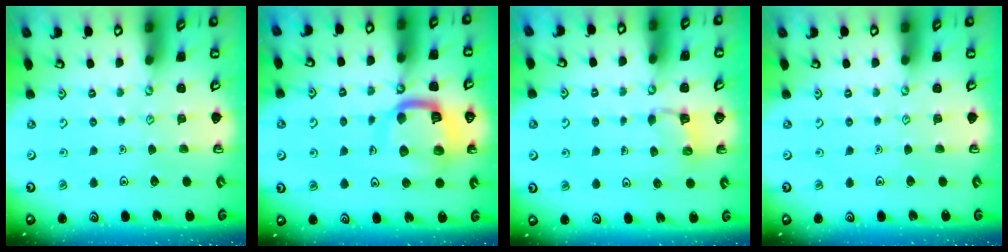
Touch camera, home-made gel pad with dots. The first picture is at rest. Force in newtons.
{"total": 12.5, "press": 12.5, "slide": 1.1}
{"total": 3.0, "press": 3.0, "slide": 0.6}
{"total": 0.0}